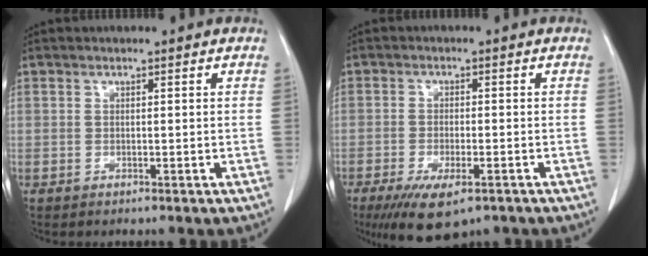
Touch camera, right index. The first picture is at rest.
{"total": 8.6, "force": [-5.4, 2.8, 6.0], "torque": [-0.099, -0.016, -0.082]}